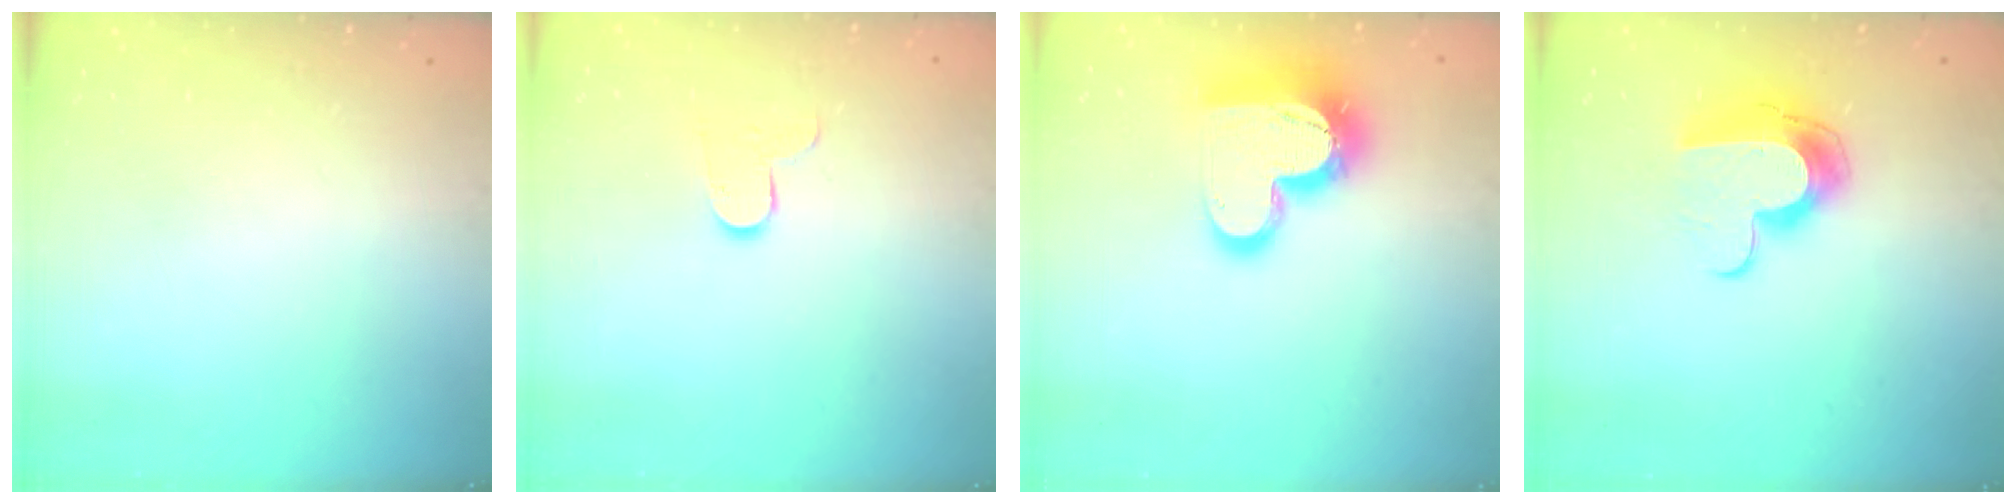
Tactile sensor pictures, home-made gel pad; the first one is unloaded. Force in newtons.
{"total": 7.2, "press": 7.2, "slide": 0.3}
{"total": 17.1, "press": 17.0, "slide": 1.4}
{"total": 12.2, "press": 12.2, "slide": 0.3}